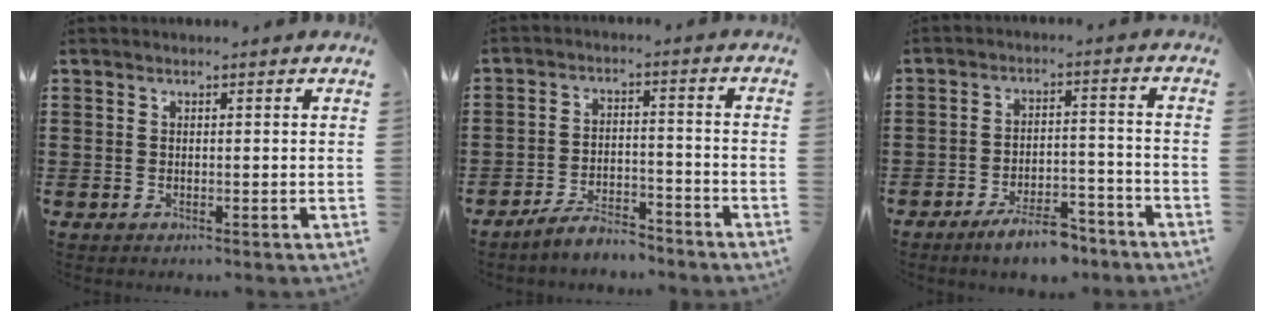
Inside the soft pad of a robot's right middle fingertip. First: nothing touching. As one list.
[{"total": 5.2, "force": [-5.0, 1.0, 1.1], "torque": [-0.024, 0.009, -0.101]}, {"total": 6.6, "force": [-5.5, 1.7, 3.2], "torque": [-0.059, 0.007, -0.102]}]